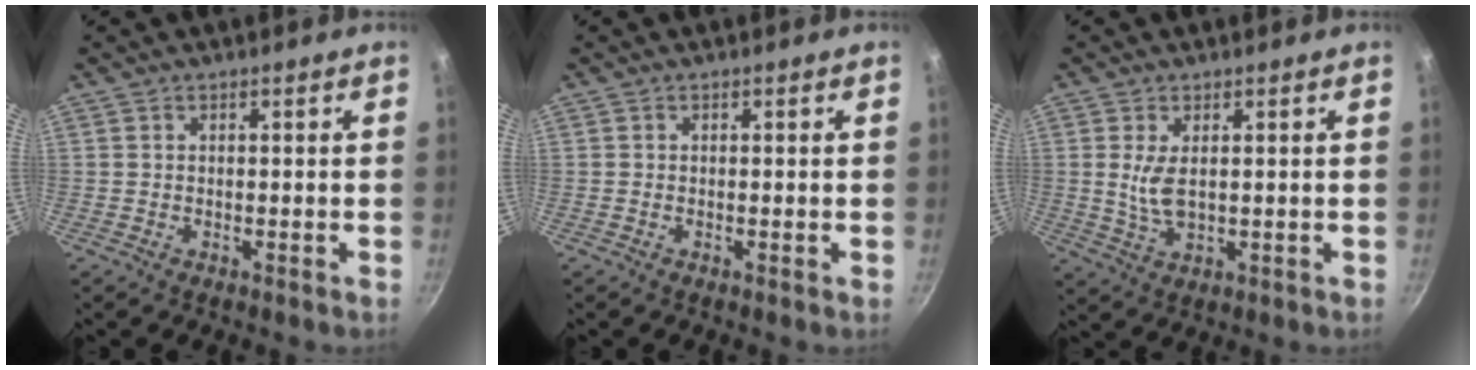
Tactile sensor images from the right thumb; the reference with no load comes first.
{"total": 0.0}
{"total": 5.0, "force": [0.8, 2.5, 4.3], "torque": [-0.083, -0.010, 0.020]}